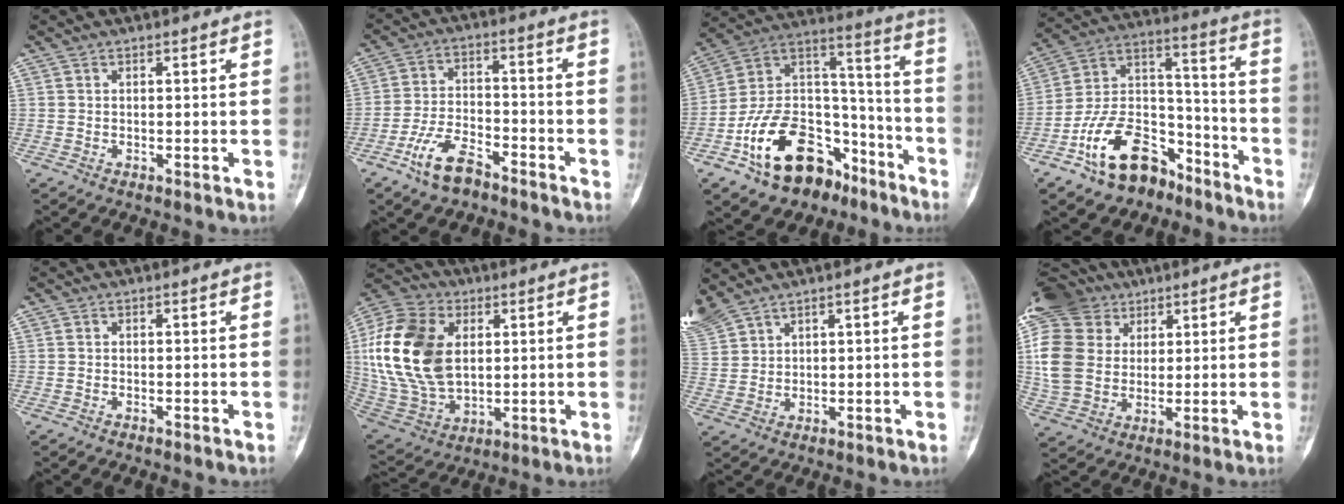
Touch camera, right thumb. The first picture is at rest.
{"total": 9.0, "force": [-6.0, 4.1, 5.3], "torque": [-0.100, 0.034, -0.116]}
{"total": 23.6, "force": [-13.0, 14.5, 13.2], "torque": [-0.196, 0.103, -0.213]}
{"total": 17.6, "force": [-11.0, 10.3, 9.2], "torque": [-0.126, 0.101, -0.192]}
{"total": 0.0}
{"total": 22.0, "force": [3.6, 14.6, 16.1], "torque": [-0.324, -0.008, 0.075]}
{"total": 7.4, "force": [6.0, 3.1, 3.2], "torque": [-0.088, -0.002, 0.140]}
{"total": 19.5, "force": [7.0, 15.4, 9.8], "torque": [-0.215, 0.014, 0.137]}